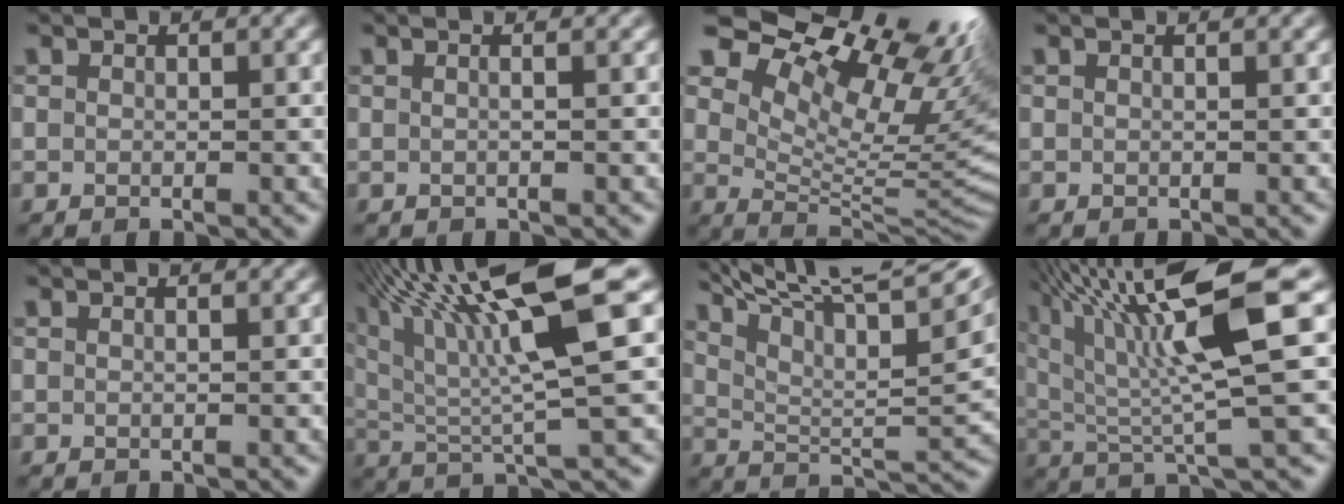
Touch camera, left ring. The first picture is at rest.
{"total": 2.0, "force": [0.6, 1.1, 1.6], "torque": [-0.009, 0.008, -0.024]}
{"total": 16.1, "force": [9.5, 6.8, 11.1], "torque": [-0.185, 0.044, 0.150]}
{"total": 0.9, "force": [0.5, 0.4, 0.6], "torque": [-0.003, 0.001, -0.005]}
{"total": 1.2, "force": [0.6, 0.6, 0.9], "torque": [-0.004, 0.004, -0.010]}
{"total": 14.2, "force": [6.6, 2.8, 12.2], "torque": [-0.200, 0.024, 0.111]}
{"total": 14.4, "force": [10.5, 3.0, 9.3], "torque": [-0.156, 0.011, 0.153]}
{"total": 12.0, "force": [4.9, 2.3, 10.7], "torque": [-0.168, 0.013, 0.083]}